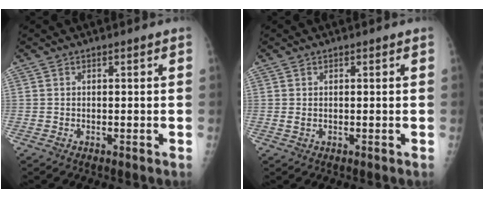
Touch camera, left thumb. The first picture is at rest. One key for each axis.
{"total": 0.9, "fx": 0.2, "fy": 0.7, "fz": 0.6, "tx": -0.013, "ty": -0.002, "tz": 0.005}